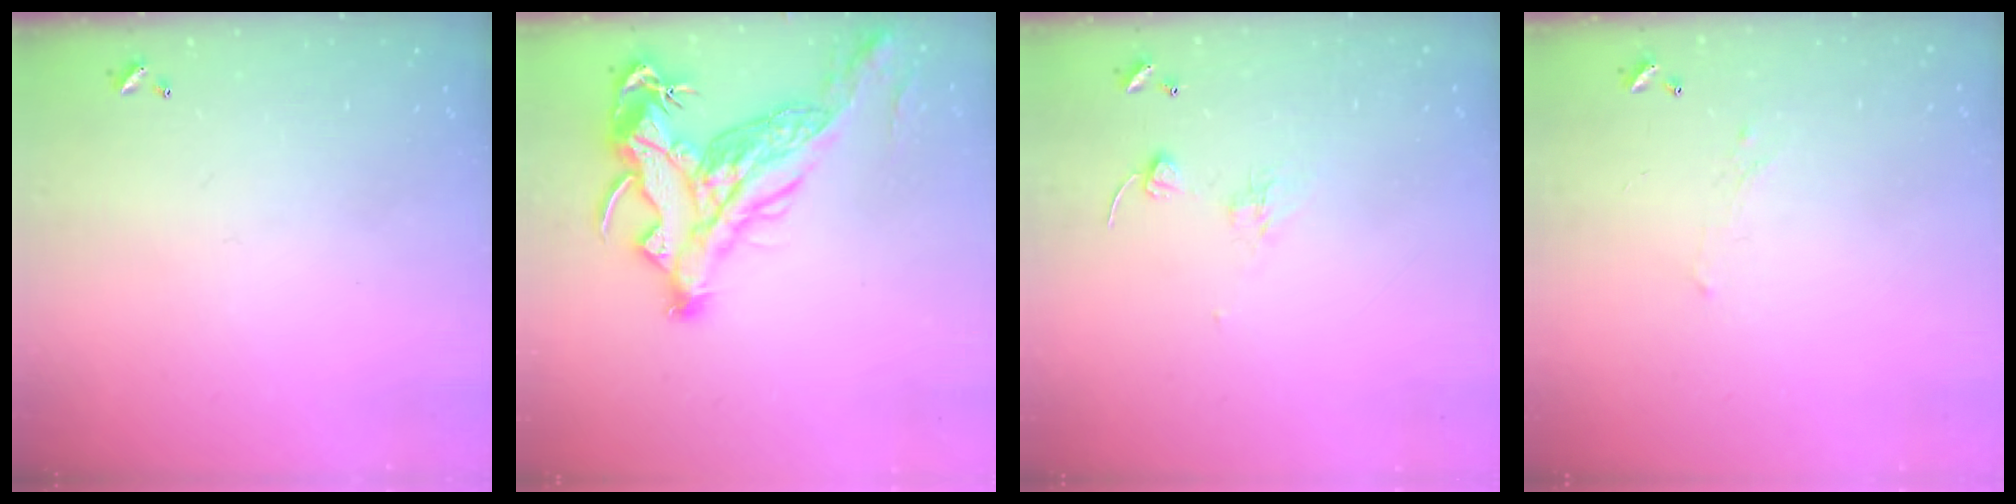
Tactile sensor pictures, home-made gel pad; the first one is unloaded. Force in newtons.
{"total": 9.2, "press": 8.8, "slide": 2.6}
{"total": 1.7, "press": 1.5, "slide": 0.7}
{"total": 0.8, "press": 0.6, "slide": 0.6}